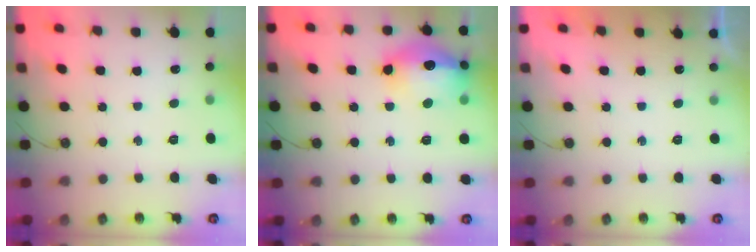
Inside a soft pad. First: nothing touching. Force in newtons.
{"total": 18.2, "press": 18.2, "slide": 1.5}
{"total": 0.0}